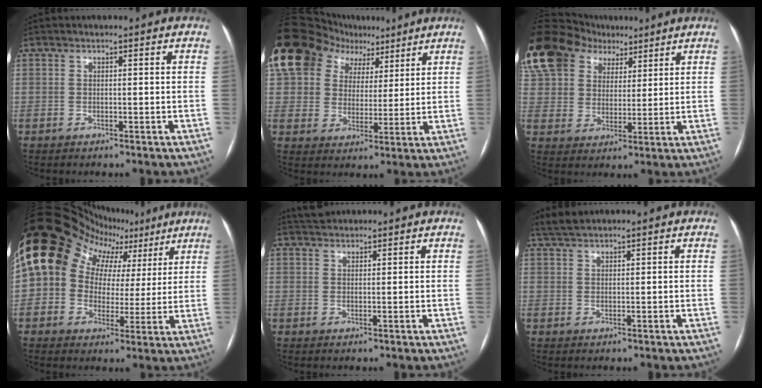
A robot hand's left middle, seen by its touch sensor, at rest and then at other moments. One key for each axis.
{"total": 18.7, "fx": 10.7, "fy": 12.8, "fz": 8.4, "tx": -0.183, "ty": 0.084, "tz": 0.190}
{"total": 26.7, "fx": 15.8, "fy": 18.1, "fz": 11.6, "tx": -0.343, "ty": 0.096, "tz": 0.295}
{"total": 19.8, "fx": 8.3, "fy": 15.0, "fz": 9.9, "tx": -0.165, "ty": 0.095, "tz": 0.128}
{"total": 3.0, "fx": 2.8, "fy": 0.8, "fz": 0.7, "tx": -0.015, "ty": 0.025, "tz": 0.051}
{"total": 2.9, "fx": 2.6, "fy": 0.4, "fz": 1.2, "tx": -0.030, "ty": 0.016, "tz": 0.056}